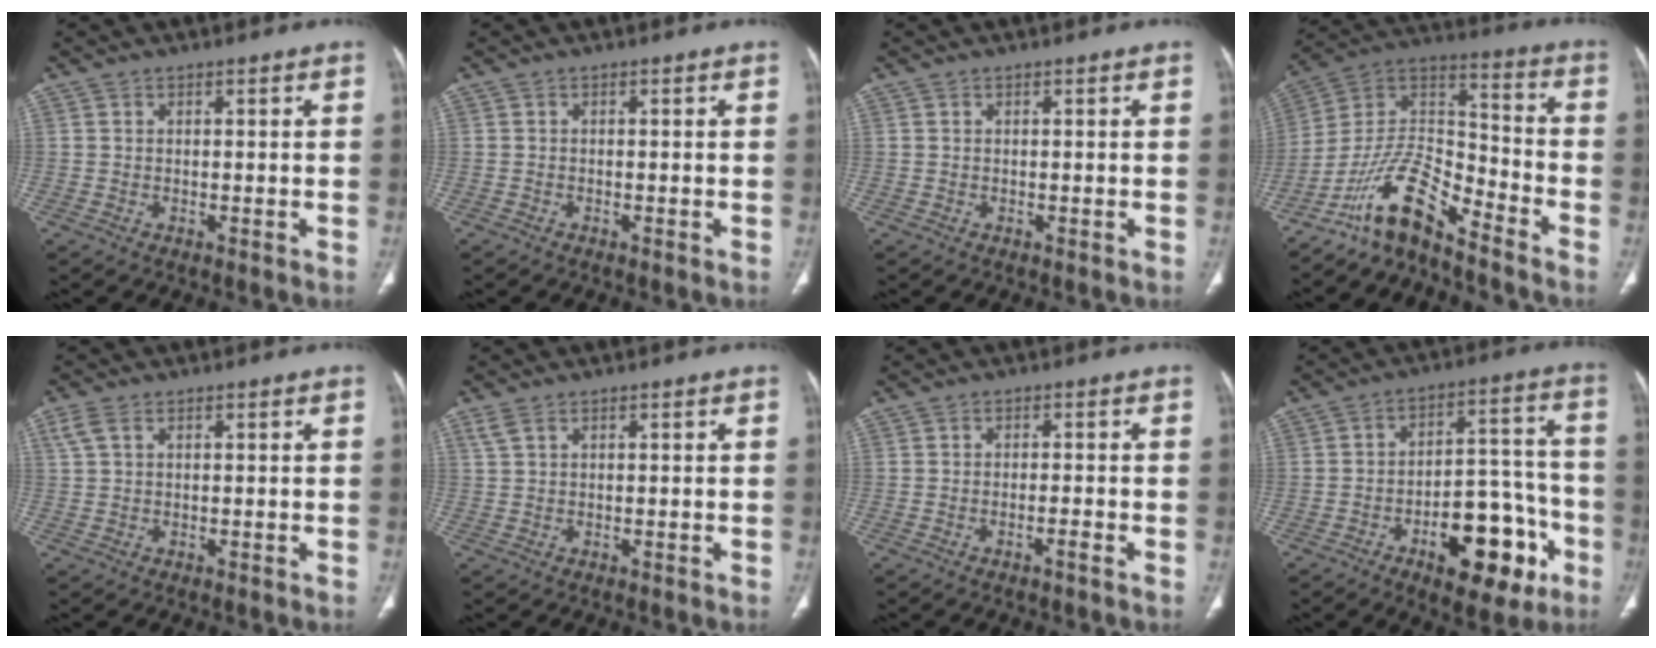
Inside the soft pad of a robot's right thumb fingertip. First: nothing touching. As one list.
[{"total": 0.0}, {"total": 0.0}, {"total": 13.0, "force": [-10.4, 3.4, 7.0], "torque": [-0.129, 0.101, -0.201]}, {"total": 2.8, "force": [1.3, 1.5, 1.9], "torque": [-0.055, 0.012, 0.034]}, {"total": 2.0, "force": [1.3, 0.9, 1.2], "torque": [-0.033, 0.008, 0.036]}, {"total": 1.6, "force": [-0.9, 0.1, 1.3], "torque": [-0.025, 0.005, -0.017]}, {"total": 17.6, "force": [-7.7, 8.7, 13.3], "torque": [-0.146, 0.060, -0.100]}]